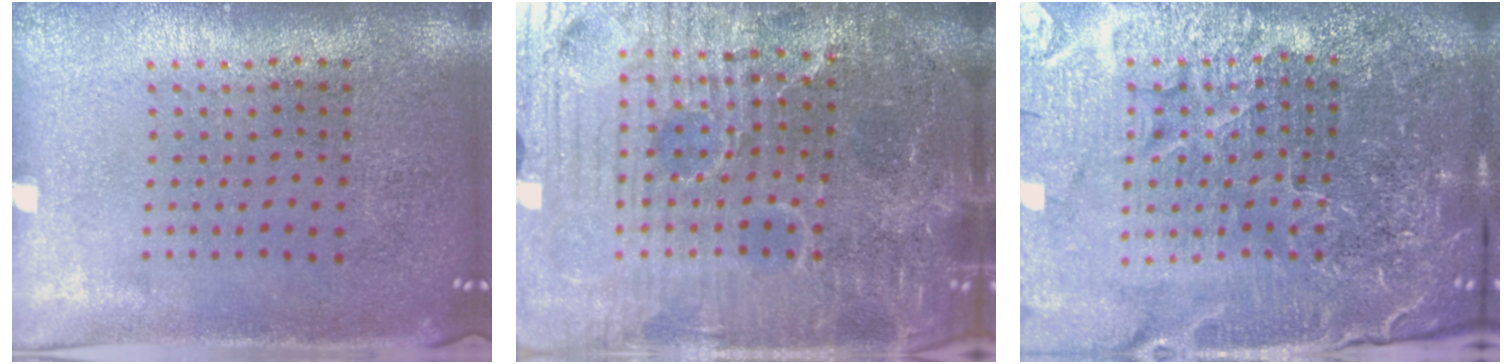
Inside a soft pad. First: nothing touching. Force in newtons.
{"total": 7.2, "press": 6.5, "slide": 3.2}
{"total": 6.6, "press": 5.8, "slide": 3.3}